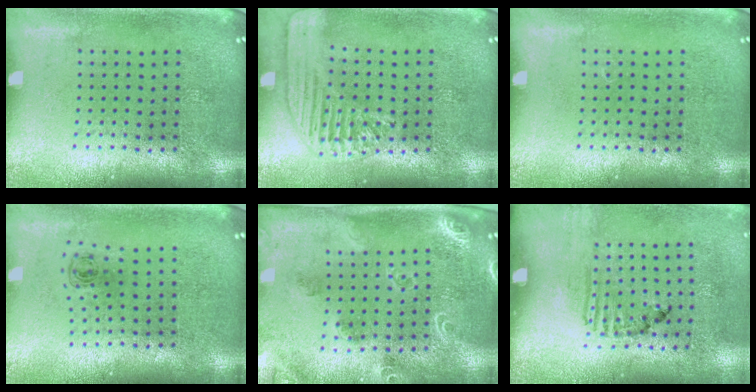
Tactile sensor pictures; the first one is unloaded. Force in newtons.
{"total": 1.6, "press": 1.5, "slide": 0.6}
{"total": 0.0}
{"total": 0.5, "press": 0.3, "slide": 0.4}
{"total": 1.9, "press": 1.8, "slide": 0.3}
{"total": 1.7, "press": 1.0, "slide": 1.4}